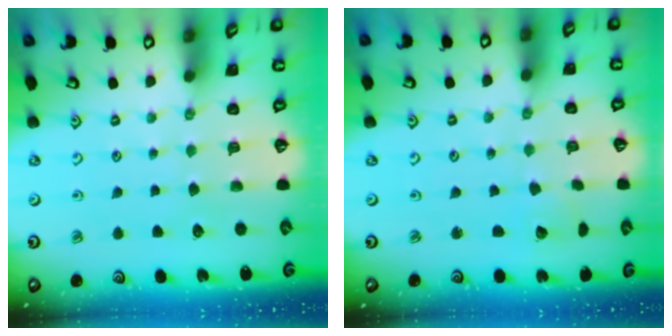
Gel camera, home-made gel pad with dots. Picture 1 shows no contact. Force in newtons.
{"total": 2.6, "press": 2.6, "slide": 0.1}